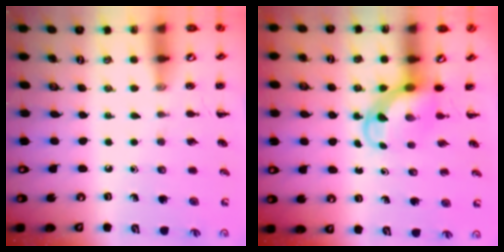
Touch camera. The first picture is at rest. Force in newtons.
{"total": 3.7, "press": 3.6, "slide": 0.8}